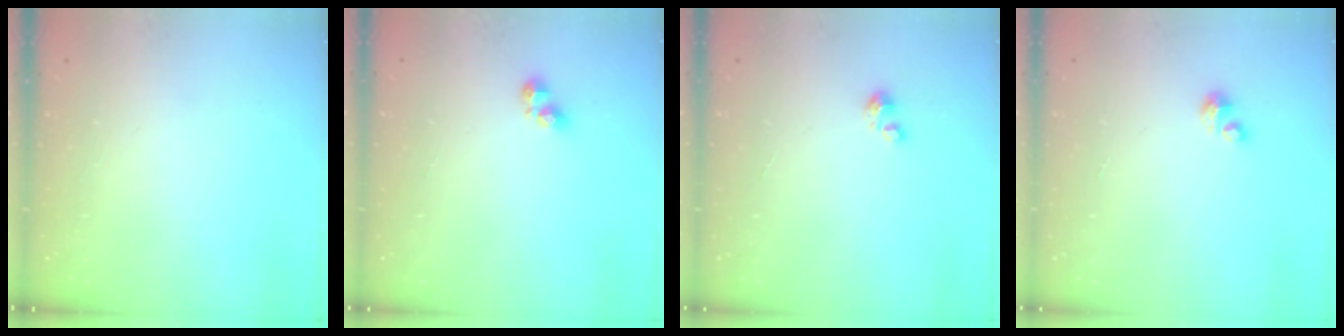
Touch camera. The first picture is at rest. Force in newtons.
{"total": 3.4, "press": 3.4, "slide": 0.5}
{"total": 1.6, "press": 1.6, "slide": 0.2}
{"total": 1.7, "press": 1.7, "slide": 0.4}